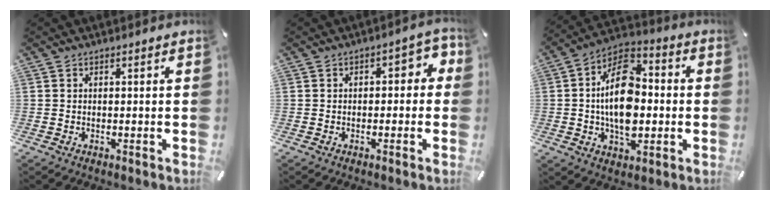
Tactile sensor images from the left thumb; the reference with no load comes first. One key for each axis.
{"total": 4.0, "fx": -0.4, "fy": 2.6, "fz": 3.1, "tx": -0.036, "ty": 0.008, "tz": -0.018}
{"total": 16.8, "fx": -0.9, "fy": 10.6, "fz": 13.1, "tx": -0.254, "ty": 0.003, "tz": -0.021}